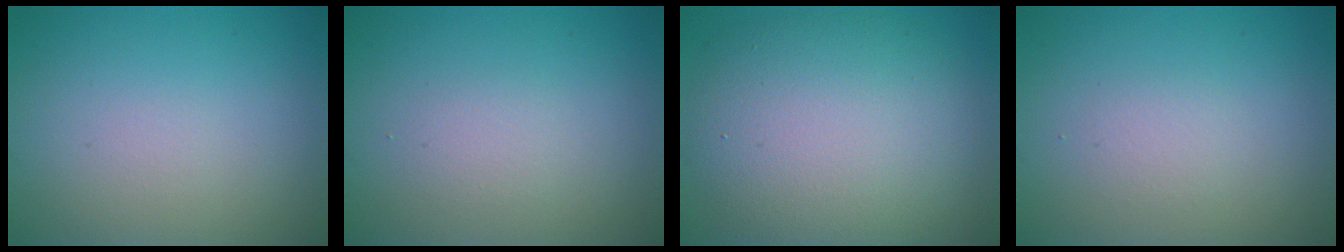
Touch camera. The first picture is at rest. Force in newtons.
{"total": 1.3, "press": 1.2, "slide": 0.1}
{"total": 10.6, "press": 10.5, "slide": 0.4}
{"total": 1.1, "press": 1.1, "slide": 0.1}